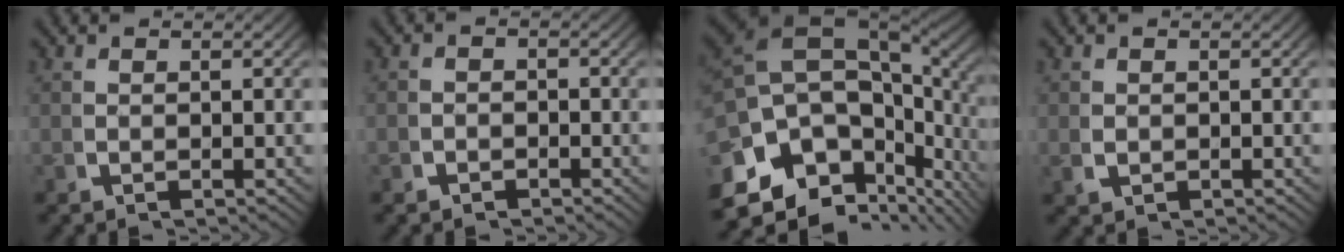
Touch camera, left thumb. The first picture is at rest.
{"total": 1.4, "force": [-1.1, 0.8, 0.2], "torque": [-0.002, -0.006, -0.021]}
{"total": 18.6, "force": [0.8, 12.8, 13.4], "torque": [-0.239, -0.019, 0.007]}
{"total": 1.4, "force": [0.1, 1.2, 0.7], "torque": [-0.017, -0.006, 0.007]}